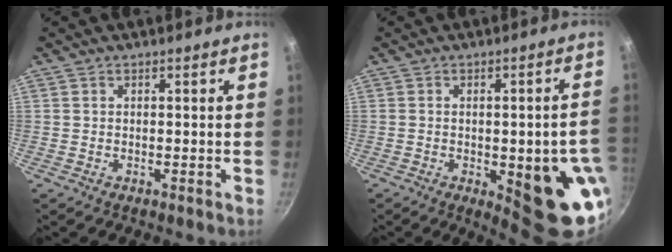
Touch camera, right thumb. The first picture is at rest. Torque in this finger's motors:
{"motor_torque": [2.31, 2.37, 2.04, -0.44, 0.33]}